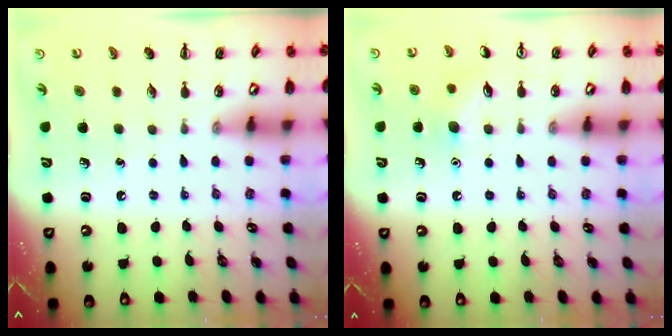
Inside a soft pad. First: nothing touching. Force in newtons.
{"total": 8.0, "press": 7.8, "slide": 1.9}